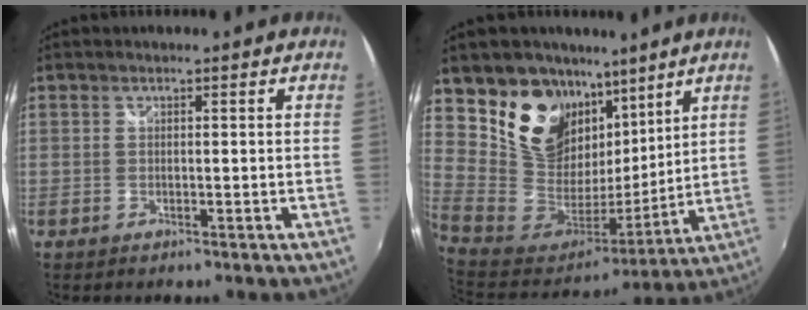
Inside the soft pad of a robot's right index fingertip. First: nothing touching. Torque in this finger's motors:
{"motor_torque": [1.10, 1.04, 0.66, 0.10]}